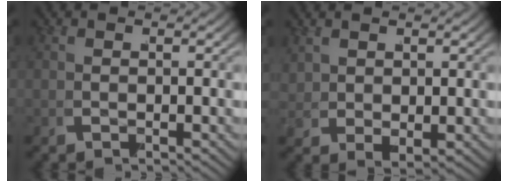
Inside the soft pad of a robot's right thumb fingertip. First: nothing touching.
{"total": 1.7, "force": [1.7, -0.1, 0.1], "torque": [0.004, -0.003, 0.039]}